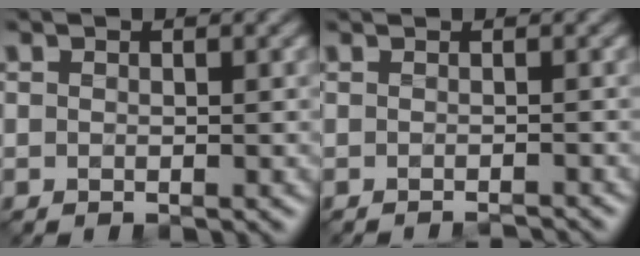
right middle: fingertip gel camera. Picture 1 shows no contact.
{"total": 1.5, "force": [-0.9, 0.4, 1.0], "torque": [0.002, -0.008, -0.020]}